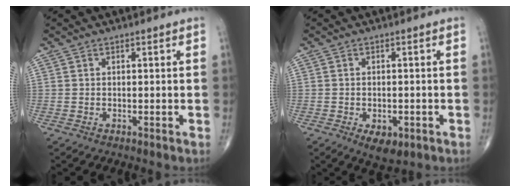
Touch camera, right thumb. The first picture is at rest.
{"total": 5.2, "force": [-2.0, 2.8, 3.8], "torque": [-0.052, 0.001, -0.020]}